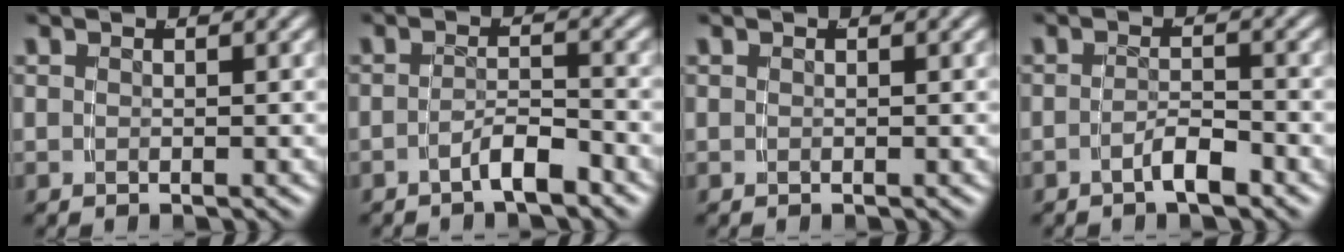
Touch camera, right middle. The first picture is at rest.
{"total": 2.8, "force": [-2.4, -0.1, 1.3], "torque": [-0.011, -0.001, -0.043]}
{"total": 0.0}
{"total": 2.3, "force": [-2.0, -0.1, 1.2], "torque": [-0.015, -0.001, -0.035]}